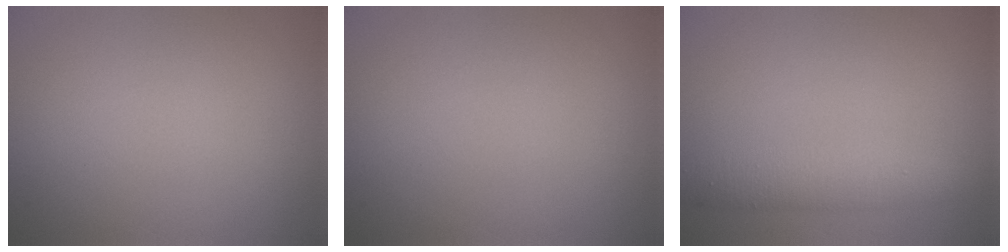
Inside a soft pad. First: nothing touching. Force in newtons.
{"total": 0.0}
{"total": 2.8, "press": 2.8, "slide": 0.0}